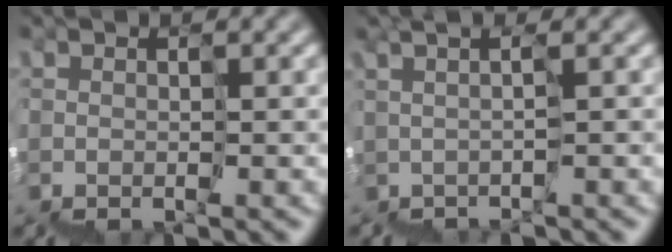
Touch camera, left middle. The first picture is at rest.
{"total": 1.5, "force": [1.1, -1.1, -0.2], "torque": [0.002, 0.009, 0.015]}